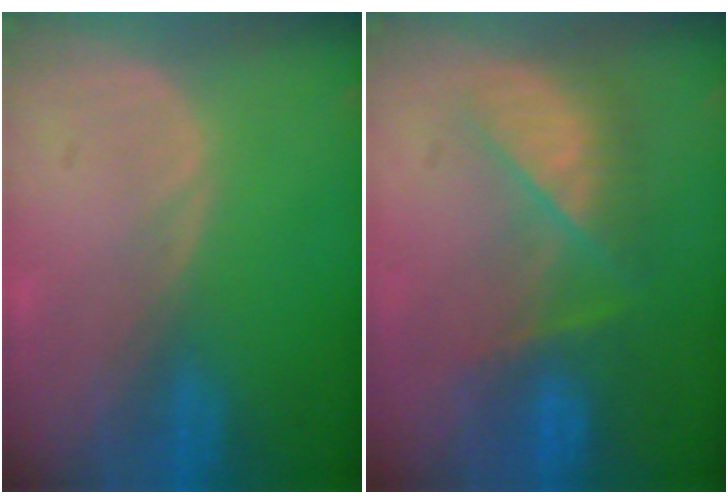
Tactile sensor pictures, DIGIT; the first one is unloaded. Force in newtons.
{"total": 7.2, "press": 7.0, "slide": 1.6}